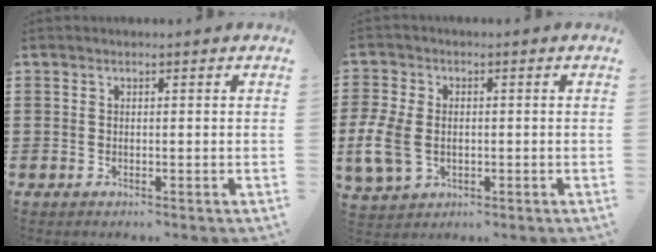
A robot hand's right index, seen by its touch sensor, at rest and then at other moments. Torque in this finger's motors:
{"motor_torque": [1.67, 0.47, 0.71, 0.17]}